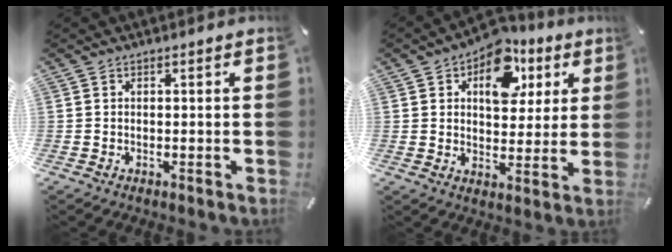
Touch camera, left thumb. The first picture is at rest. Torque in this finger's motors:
{"motor_torque": [1.81, 1.79, 1.13, -1.09, 0.40]}